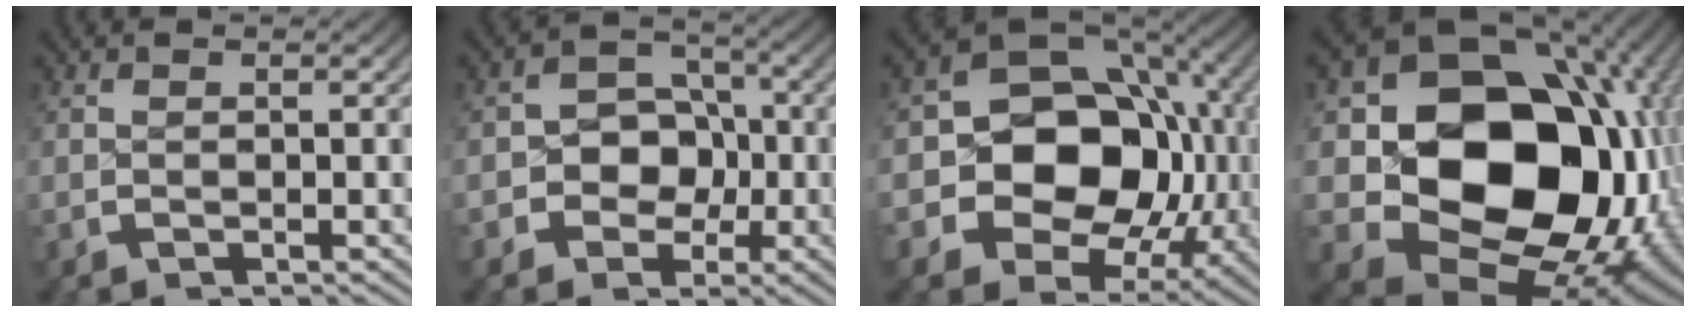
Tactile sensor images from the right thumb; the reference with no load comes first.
{"total": 8.2, "force": [-2.0, 7.2, 3.5], "torque": [-0.069, -0.022, -0.035]}
{"total": 19.2, "force": [-0.8, 14.7, 12.2], "torque": [-0.250, -0.057, -0.009]}
{"total": 28.9, "force": [-1.3, 19.9, 20.8], "torque": [-0.382, -0.066, -0.004]}